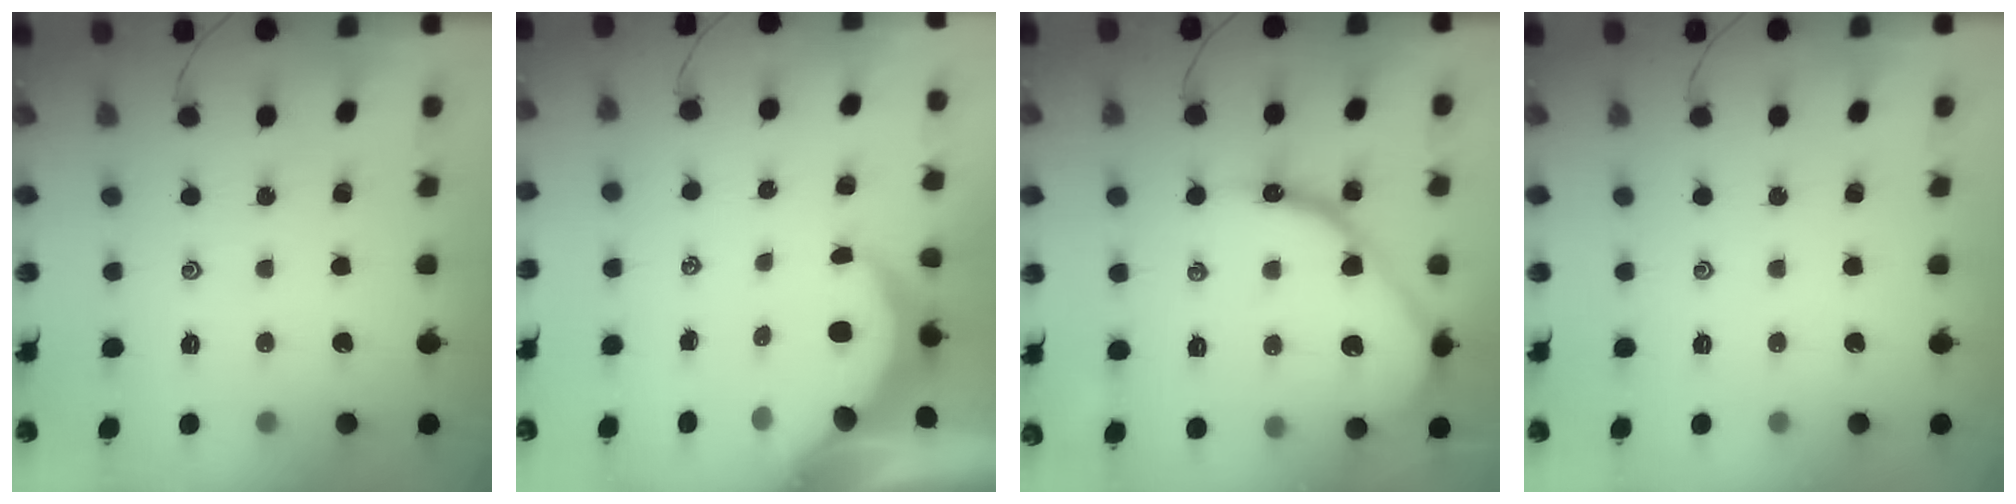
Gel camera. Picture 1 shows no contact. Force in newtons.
{"total": 7.4, "press": 7.3, "slide": 1.1}
{"total": 14.3, "press": 14.2, "slide": 1.3}
{"total": 0.0}